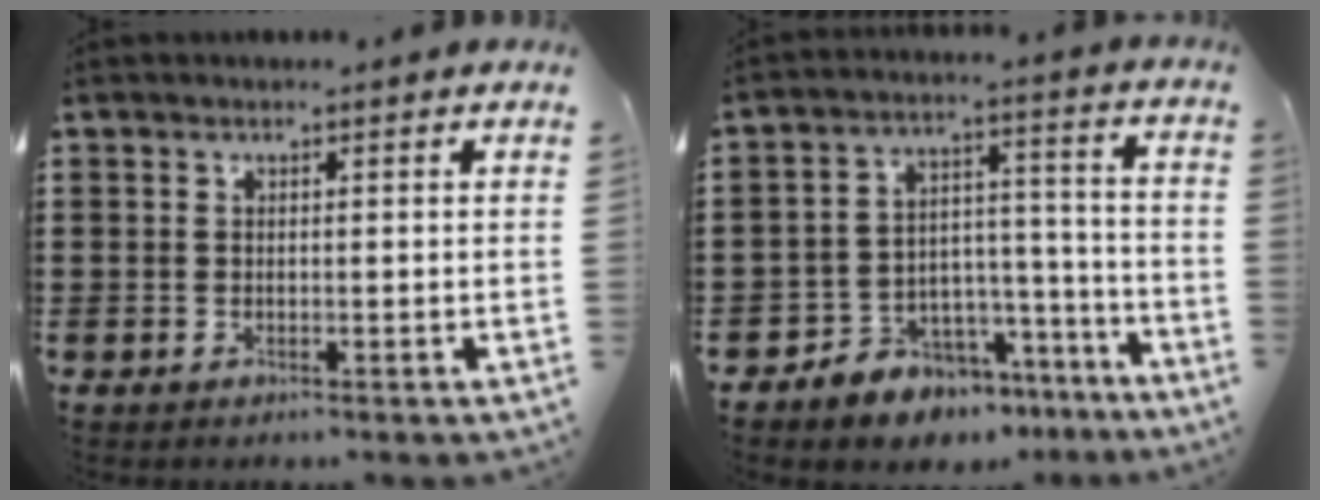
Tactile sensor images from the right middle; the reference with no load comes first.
{"total": 6.3, "force": [-5.5, 3.1, -0.1], "torque": [-0.002, 0.017, -0.104]}